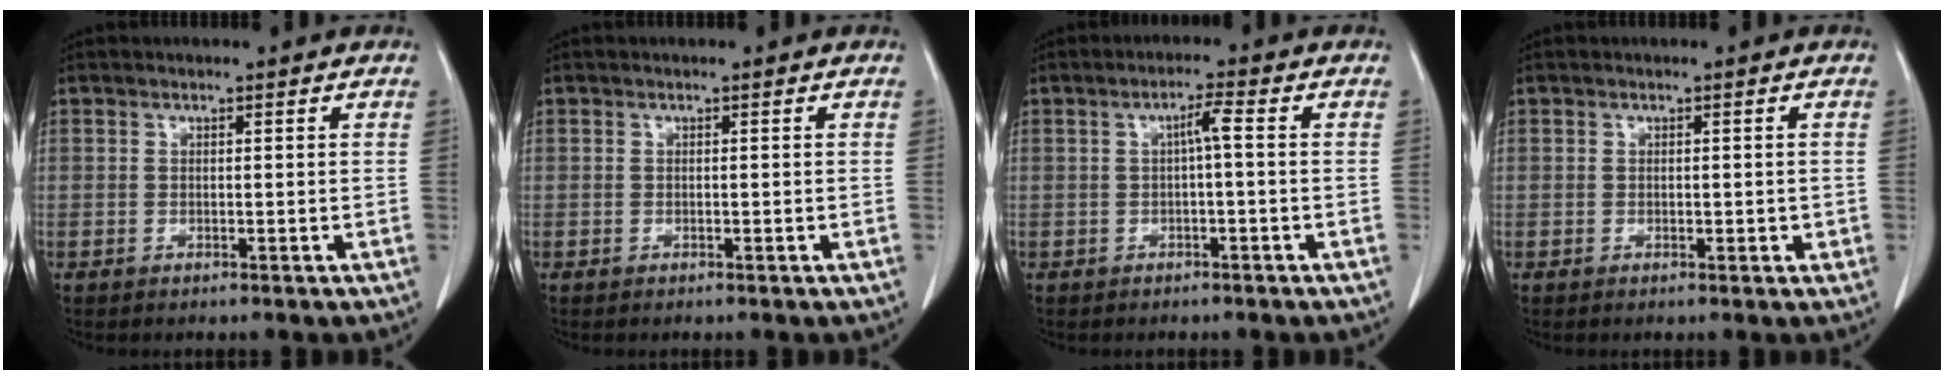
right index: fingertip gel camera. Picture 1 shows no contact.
{"total": 0.0}
{"total": 2.5, "force": [0.1, 0.2, 2.5], "torque": [-0.044, 0.006, 0.002]}
{"total": 1.3, "force": [-0.1, 0.9, 0.9], "torque": [-0.010, 0.004, 0.003]}